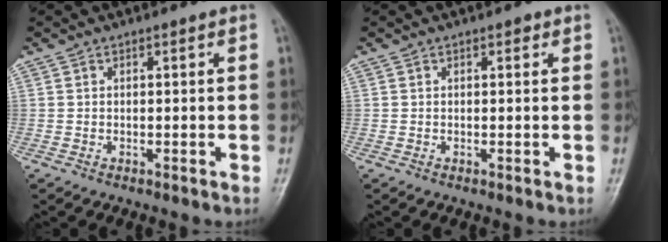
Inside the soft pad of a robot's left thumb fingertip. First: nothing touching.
{"total": 0.8, "force": [0.4, 0.5, 0.5], "torque": [-0.001, -0.001, 0.003]}